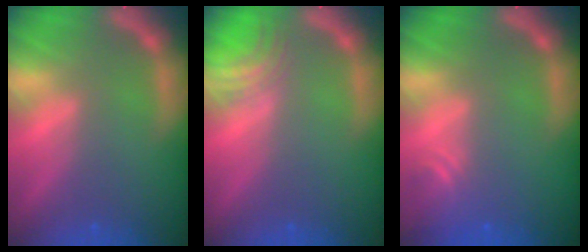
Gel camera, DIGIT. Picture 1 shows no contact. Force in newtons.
{"total": 3.0}
{"total": 2.4}